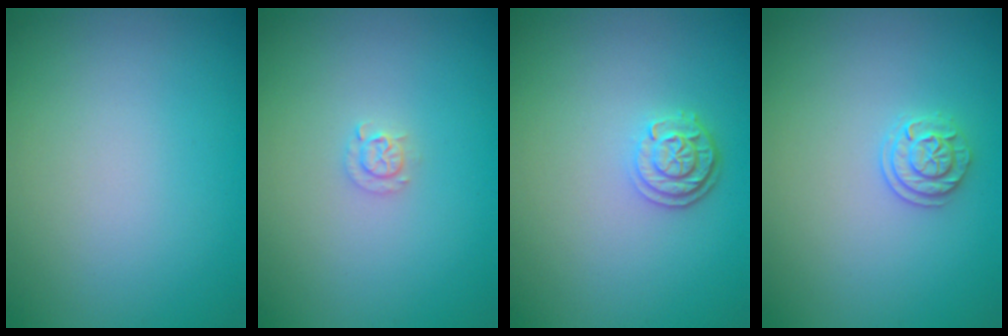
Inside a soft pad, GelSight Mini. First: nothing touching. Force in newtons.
{"total": 1.1, "press": 1.1, "slide": 0.2}
{"total": 2.4, "press": 2.1, "slide": 1.3}
{"total": 1.9, "press": 1.7, "slide": 0.8}